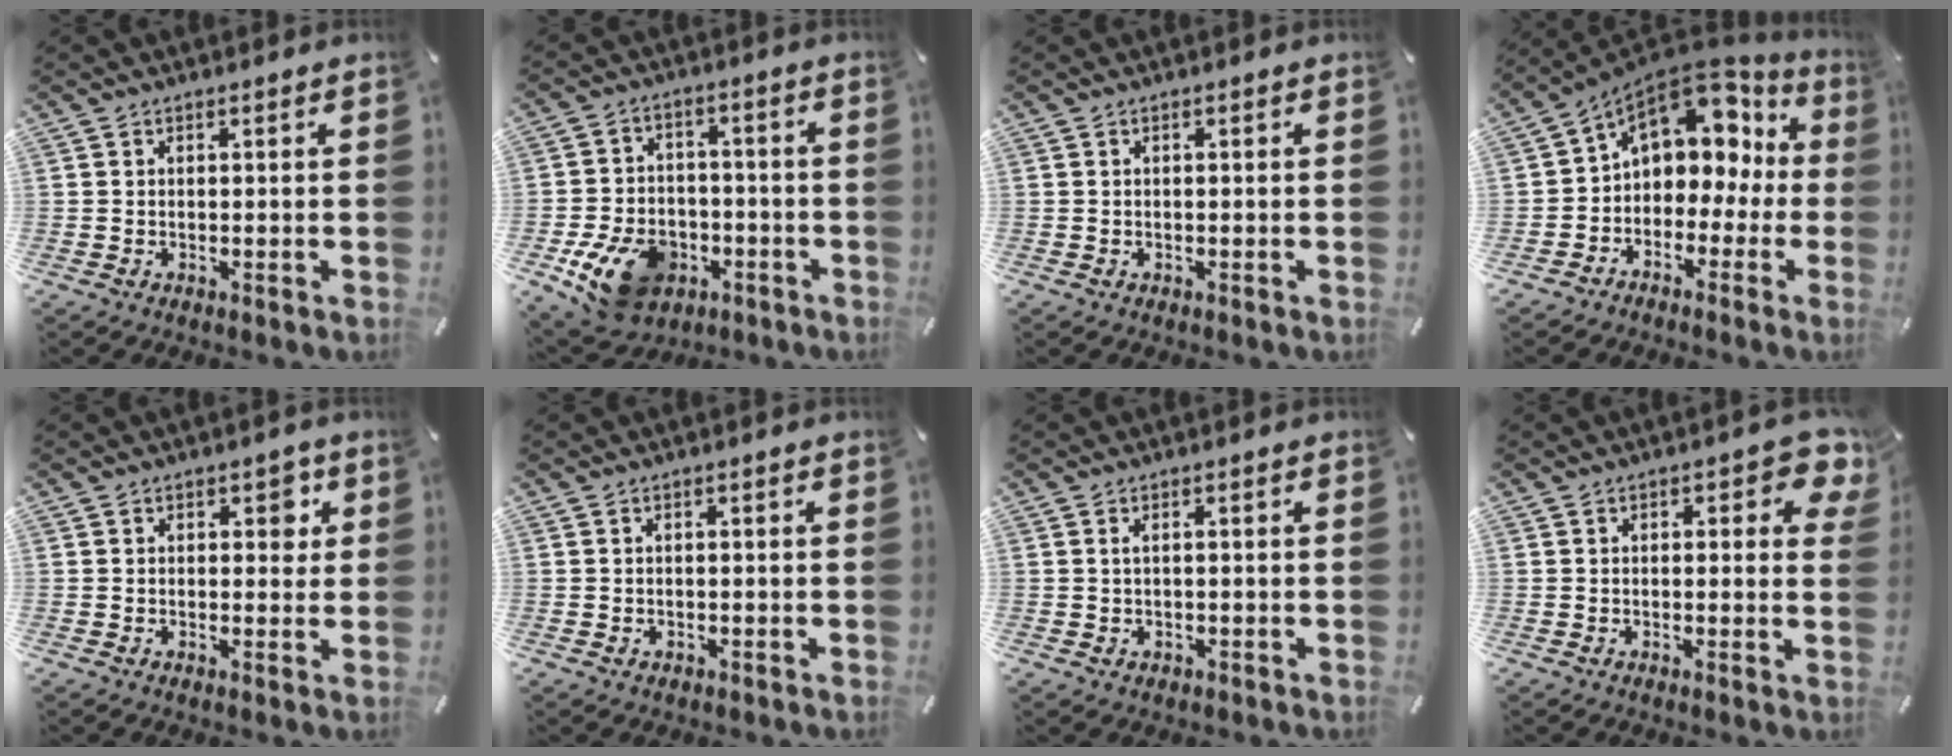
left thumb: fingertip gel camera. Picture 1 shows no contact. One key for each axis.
{"total": 13.6, "fx": -6.5, "fy": 9.6, "fz": 7.2, "tx": -0.127, "ty": 0.040, "tz": -0.108}
{"total": 0.0}
{"total": 10.8, "fx": 4.2, "fy": 8.1, "fz": 5.6, "tx": -0.089, "ty": -0.032, "tz": 0.077}
{"total": 3.8, "fx": 1.2, "fy": 2.4, "fz": 2.7, "tx": -0.017, "ty": -0.006, "tz": 0.009}
{"total": 0.8, "fx": -0.2, "fy": 0.6, "fz": 0.5, "tx": -0.010, "ty": 0.002, "tz": -0.006}
{"total": 1.5, "fx": 0.0, "fy": 0.9, "fz": 1.2, "tx": -0.026, "ty": 0.004, "tz": -0.001}
{"total": 5.5, "fx": 1.8, "fy": 2.4, "fz": 4.6, "tx": -0.052, "ty": -0.007, "tz": 0.023}